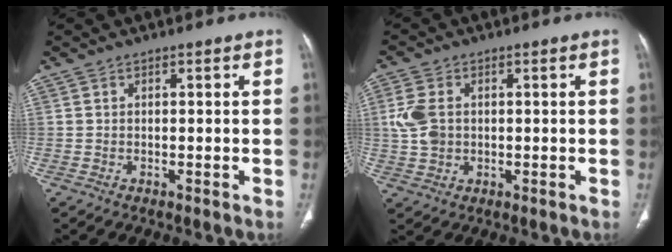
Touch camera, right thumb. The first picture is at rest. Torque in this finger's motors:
{"motor_torque": [0.20, 0.02, 0.31, 0.52, 0.08]}